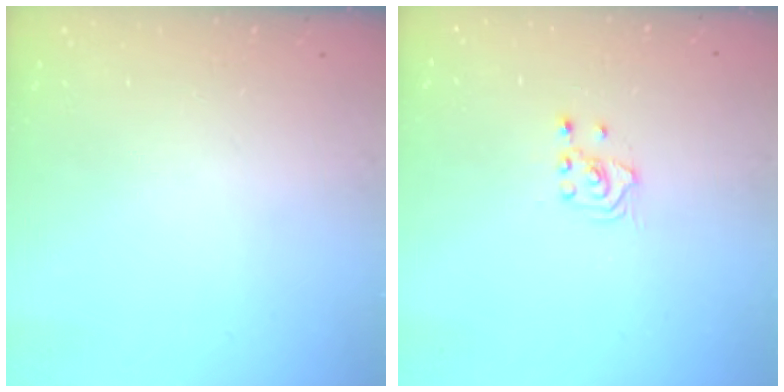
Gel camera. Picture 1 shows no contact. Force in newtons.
{"total": 2.5, "press": 2.4, "slide": 0.9}